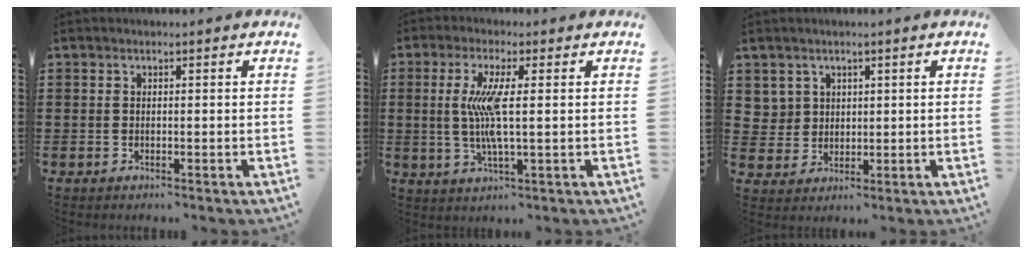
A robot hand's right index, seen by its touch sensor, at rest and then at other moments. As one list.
[{"total": 7.0, "force": [0.6, 0.7, 6.9], "torque": [-0.157, -0.018, -0.002]}, {"total": 3.7, "force": [1.7, 3.2, 0.4], "torque": [-0.026, 0.011, 0.033]}]